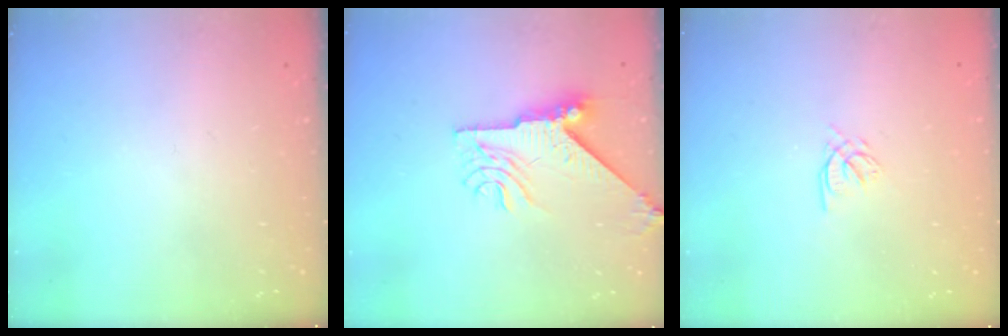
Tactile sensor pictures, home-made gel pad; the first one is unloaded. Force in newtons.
{"total": 10.3, "press": 10.2, "slide": 1.3}
{"total": 2.4, "press": 2.4, "slide": 0.3}